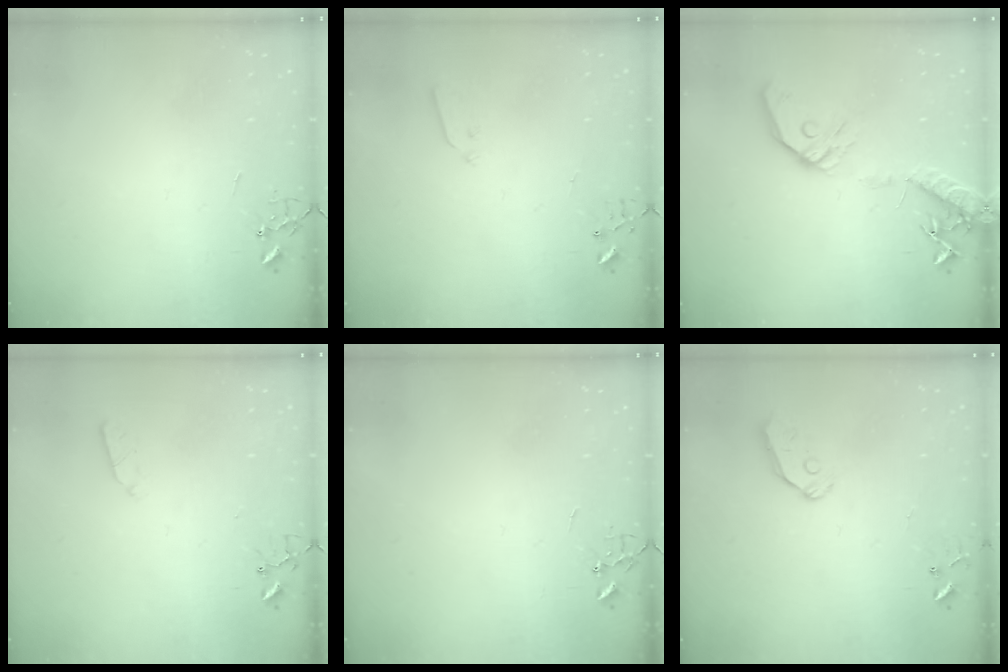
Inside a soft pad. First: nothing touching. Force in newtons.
{"total": 3.5, "press": 3.4, "slide": 0.6}
{"total": 15.4, "press": 15.2, "slide": 2.8}
{"total": 3.2, "press": 3.1, "slide": 0.5}
{"total": 0.0}
{"total": 6.1, "press": 6.1, "slide": 0.6}